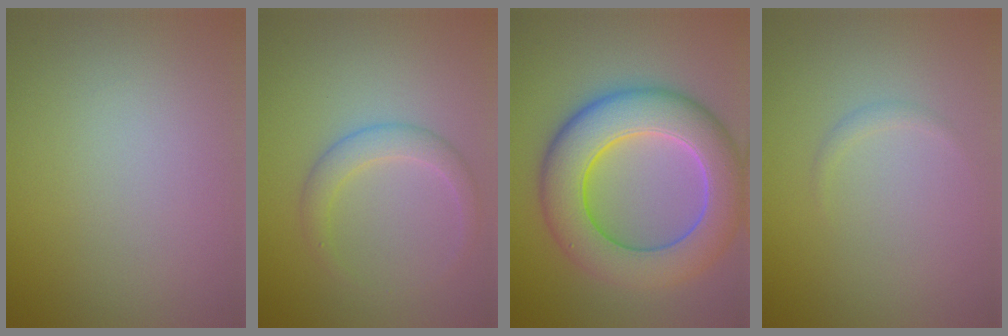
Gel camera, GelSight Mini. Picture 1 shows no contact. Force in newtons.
{"total": 2.3, "press": 2.3, "slide": 0.1}
{"total": 9.8, "press": 9.7, "slide": 0.7}
{"total": 0.6, "press": 0.6, "slide": 0.0}